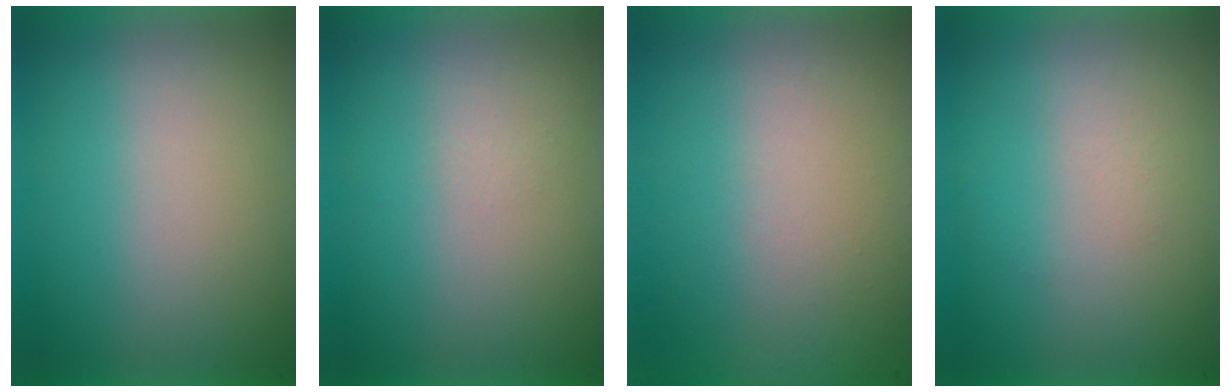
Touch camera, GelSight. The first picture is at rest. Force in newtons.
{"total": 1.3}
{"total": 8.1}
{"total": 1.2}